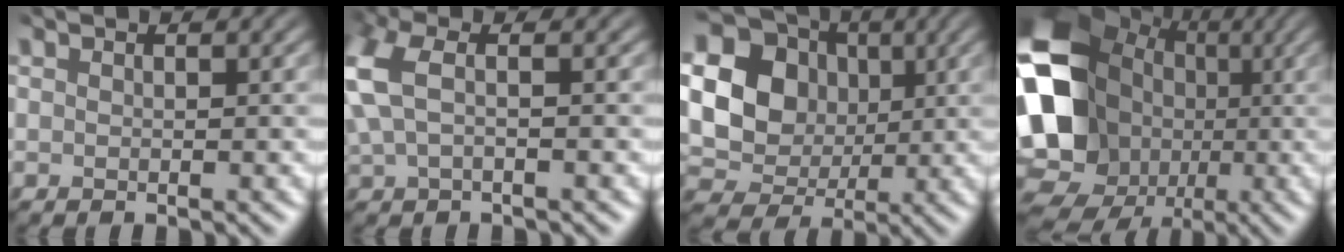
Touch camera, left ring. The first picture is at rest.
{"total": 3.6, "force": [0.0, 1.7, 3.2], "torque": [-0.095, 0.006, 0.005]}
{"total": 15.4, "force": [2.1, 13.8, 6.6], "torque": [-0.167, 0.017, 0.024]}
{"total": 16.3, "force": [-1.8, 14.1, 8.0], "torque": [-0.165, -0.011, -0.041]}